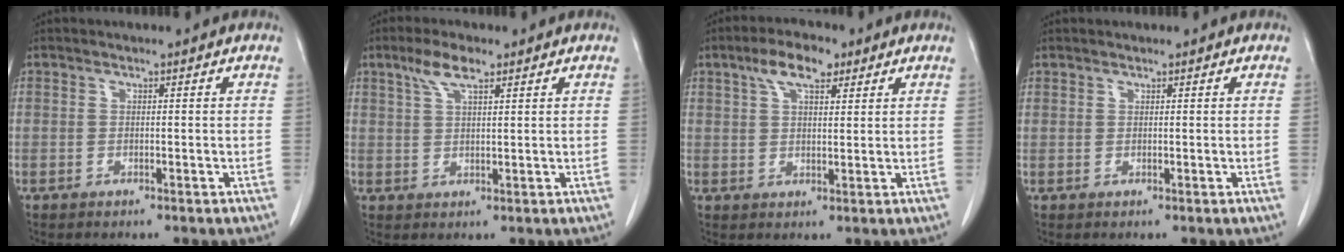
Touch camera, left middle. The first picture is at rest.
{"total": 4.6, "force": [2.9, 1.3, 3.3], "torque": [-0.072, 0.010, 0.058]}
{"total": 6.7, "force": [3.9, 2.5, 4.8], "torque": [-0.093, 0.017, 0.067]}
{"total": 0.0}